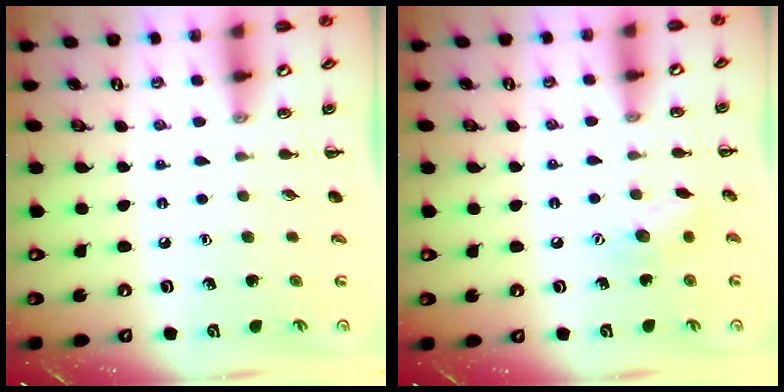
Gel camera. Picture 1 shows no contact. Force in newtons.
{"total": 7.9, "press": 7.9, "slide": 0.4}